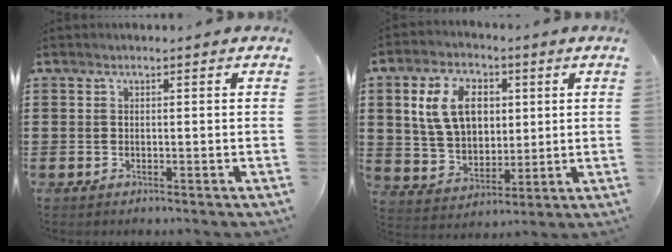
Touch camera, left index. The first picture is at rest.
{"total": 9.8, "force": [3.1, 6.9, 6.2], "torque": [-0.149, 0.017, 0.054]}